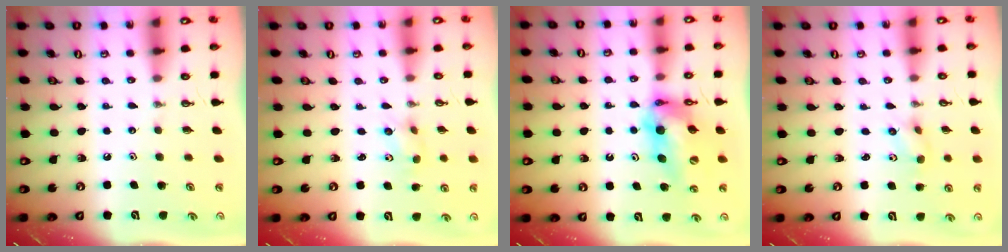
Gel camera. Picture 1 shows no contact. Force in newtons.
{"total": 3.8, "press": 3.4, "slide": 1.7}
{"total": 13.1, "press": 13.1, "slide": 1.5}
{"total": 2.5, "press": 2.2, "slide": 1.2}